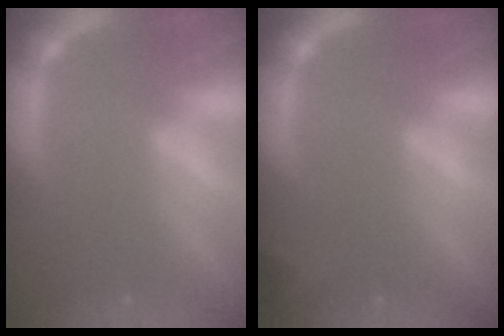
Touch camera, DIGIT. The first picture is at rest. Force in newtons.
{"total": 1.9}